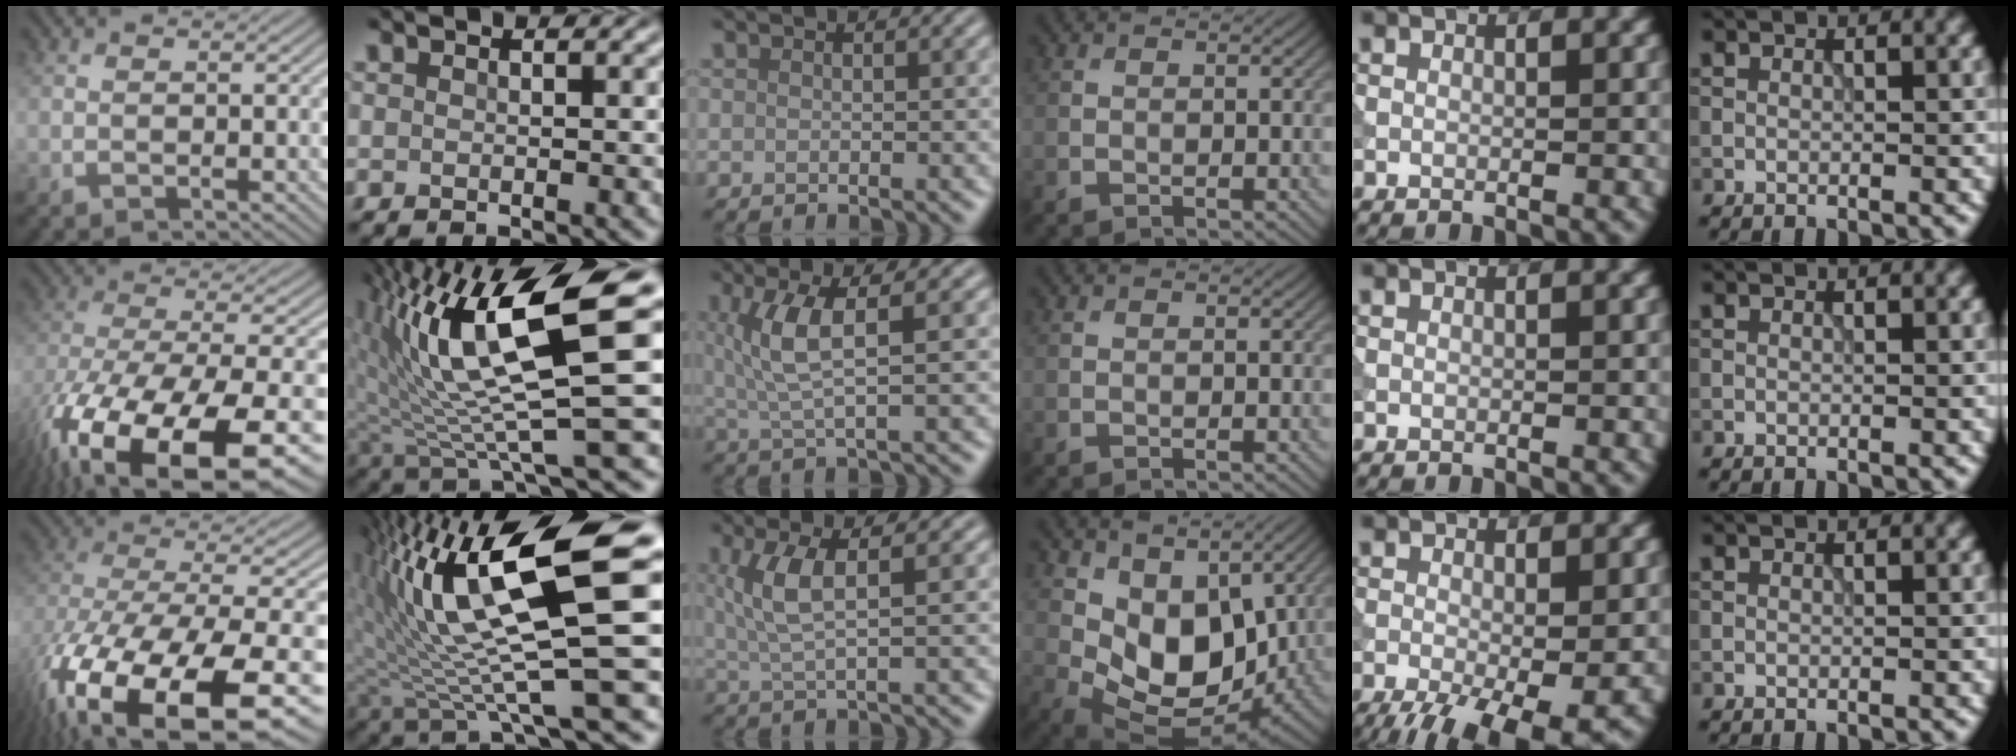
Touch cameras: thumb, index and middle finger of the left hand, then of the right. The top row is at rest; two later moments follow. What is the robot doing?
{"motion": "extract", "object": "tissue"}